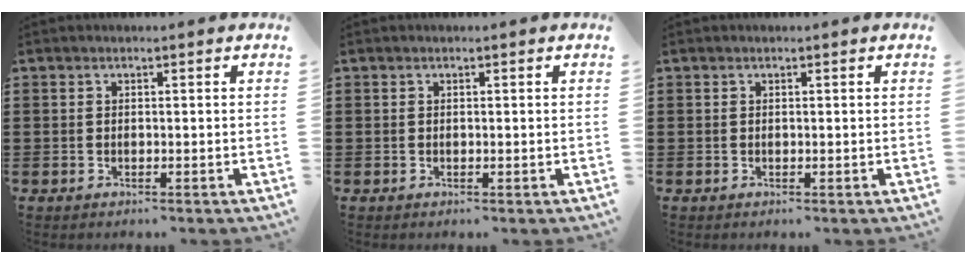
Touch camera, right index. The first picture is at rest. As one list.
[{"total": 0.0}, {"total": 0.0}]